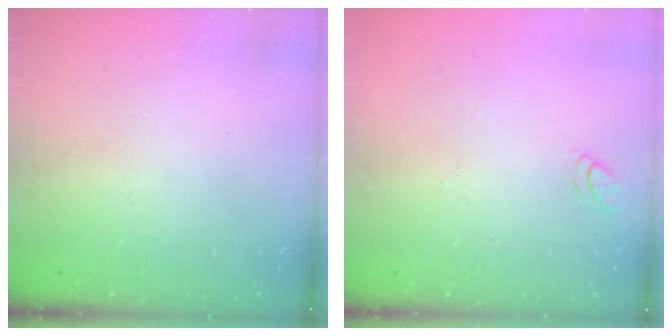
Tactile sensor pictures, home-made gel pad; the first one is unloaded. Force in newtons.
{"total": 3.7, "press": 3.7, "slide": 0.3}